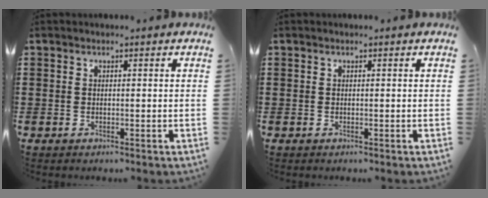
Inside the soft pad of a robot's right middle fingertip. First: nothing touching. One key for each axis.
{"total": 0.0}